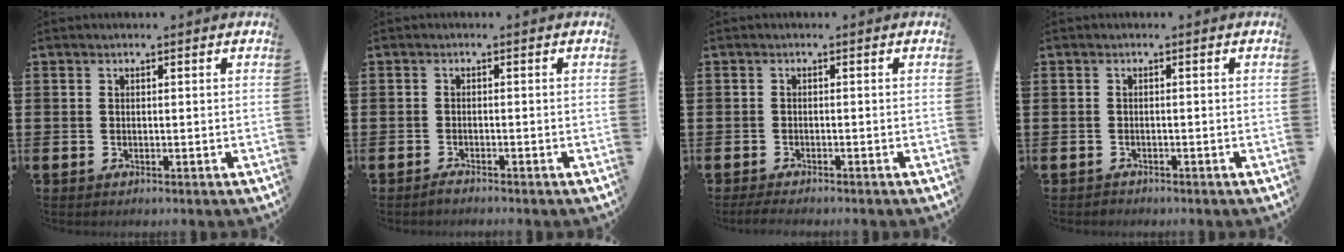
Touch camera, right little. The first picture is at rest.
{"total": 0.9, "force": [-0.8, 0.0, 0.3], "torque": [-0.007, -0.003, -0.016]}
{"total": 1.2, "force": [-1.0, 0.1, 0.6], "torque": [-0.011, -0.002, -0.020]}
{"total": 0.5, "force": [-0.5, 0.2, 0.0], "torque": [0.000, 0.001, -0.011]}